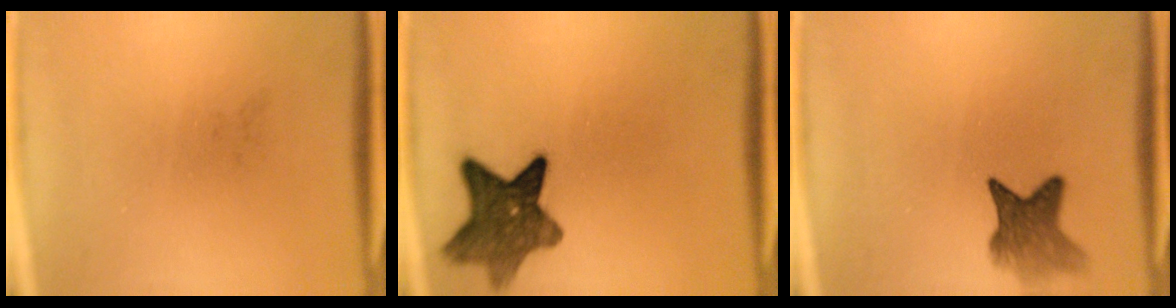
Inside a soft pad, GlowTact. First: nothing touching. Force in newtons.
{"total": 9.9}
{"total": 5.6}